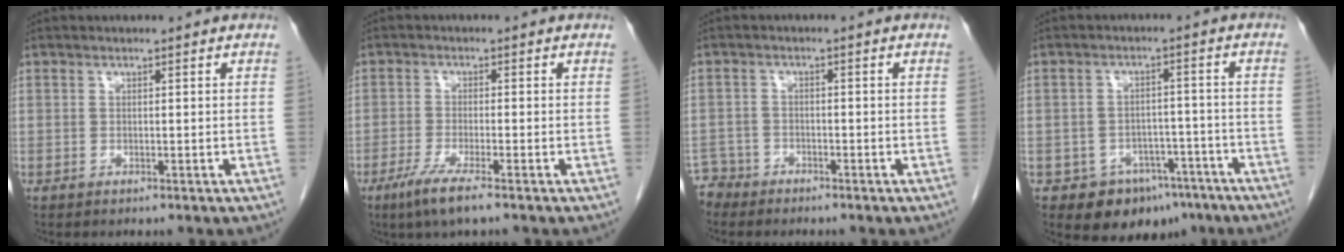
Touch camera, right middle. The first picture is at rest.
{"total": 5.4, "force": [-3.5, 0.1, 4.1], "torque": [-0.088, -0.018, -0.066]}
{"total": 3.7, "force": [-3.3, 1.4, -0.9], "torque": [0.019, 0.000, -0.066]}
{"total": 8.7, "force": [-5.7, 5.9, 2.9], "torque": [-0.029, 0.021, -0.074]}